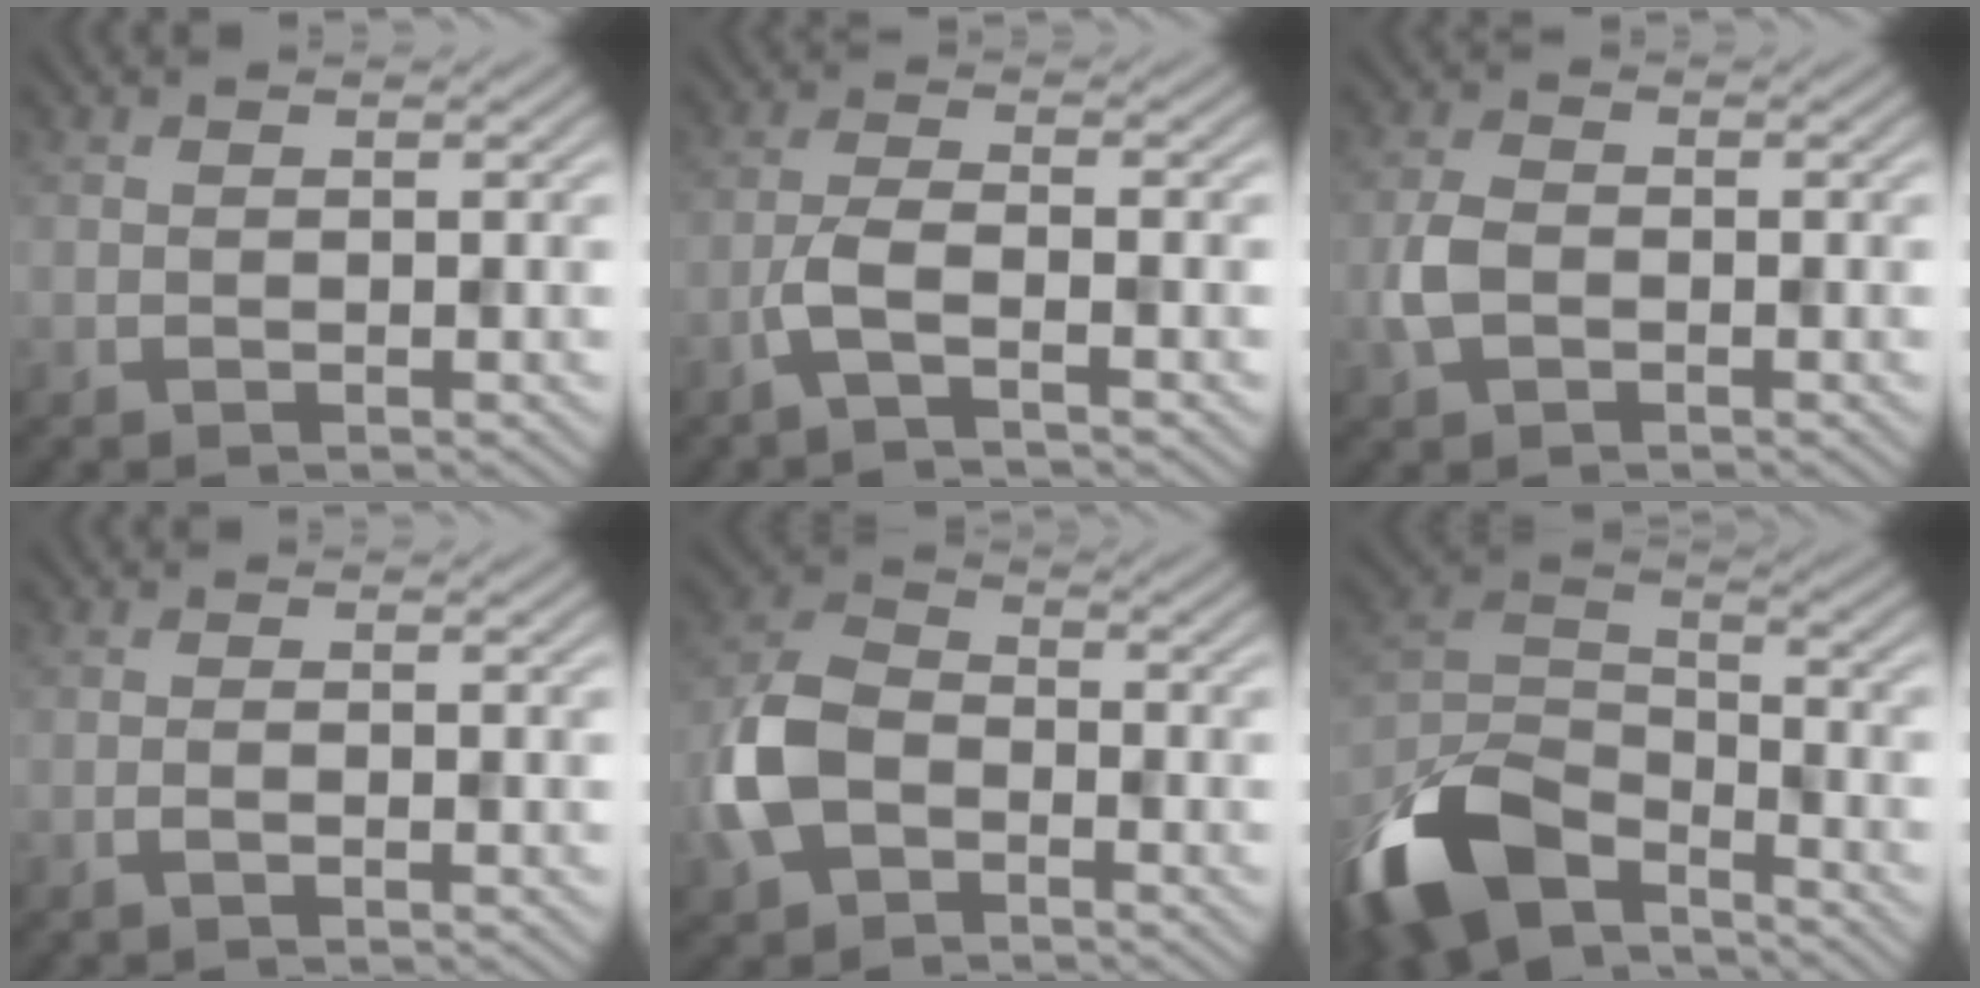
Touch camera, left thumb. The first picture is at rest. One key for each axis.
{"total": 3.6, "fx": -1.9, "fy": 0.7, "fz": 3.0, "tx": -0.065, "ty": 0.004, "tz": -0.052}
{"total": 3.3, "fx": -1.0, "fy": 2.2, "fz": 2.3, "tx": -0.060, "ty": 0.001, "tz": -0.027}
{"total": 0.9, "fx": -0.5, "fy": 0.1, "fz": 0.8, "tx": -0.015, "ty": 0.002, "tz": -0.011}
{"total": 8.0, "fx": -3.1, "fy": 5.3, "fz": 5.2, "tx": -0.129, "ty": 0.002, "tz": -0.076}
{"total": 14.6, "fx": -9.9, "fy": 6.7, "fz": 8.4, "tx": -0.206, "ty": -0.017, "tz": -0.208}